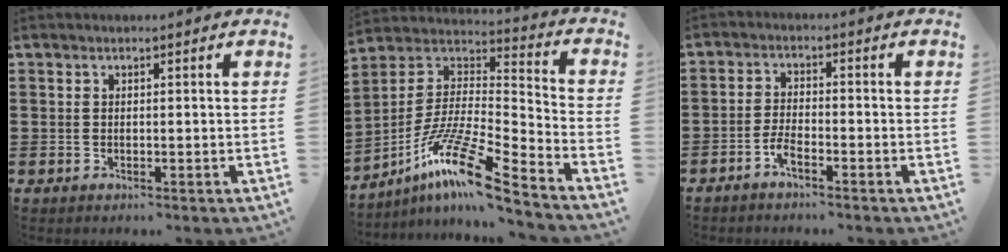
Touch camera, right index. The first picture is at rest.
{"total": 13.5, "force": [-9.4, 1.0, 9.7], "torque": [-0.193, 0.001, -0.183]}
{"total": 2.6, "force": [-2.0, 0.6, 1.6], "torque": [-0.045, 0.001, -0.044]}